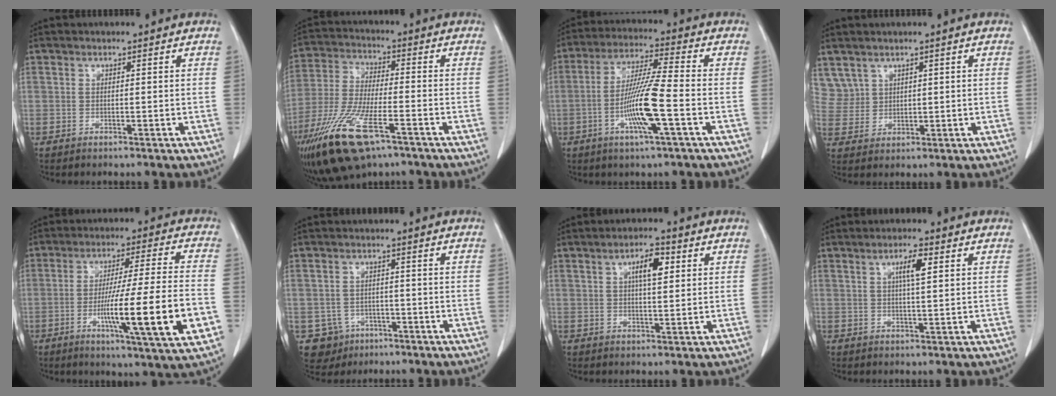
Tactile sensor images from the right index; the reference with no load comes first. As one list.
[{"total": 15.3, "force": [-8.8, 4.0, 11.8], "torque": [-0.254, -0.032, -0.158]}, {"total": 10.9, "force": [-3.2, -0.1, 10.4], "torque": [-0.203, -0.007, -0.064]}, {"total": 5.0, "force": [3.5, 3.6, 0.2], "torque": [-0.006, 0.009, 0.083]}, {"total": 17.8, "force": [-5.0, 0.0, 17.0], "torque": [-0.257, -0.013, -0.077]}, {"total": 5.5, "force": [-2.6, 4.8, 0.4], "torque": [-0.006, 0.009, -0.035]}, {"total": 4.8, "force": [1.6, 1.4, 4.3], "torque": [-0.074, 0.007, 0.026]}, {"total": 3.5, "force": [1.2, 0.3, 3.3], "torque": [-0.057, 0.001, 0.019]}]